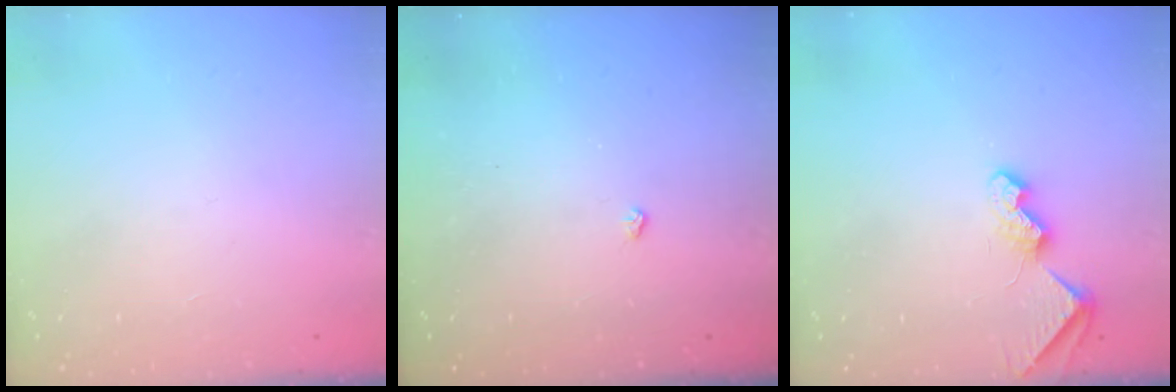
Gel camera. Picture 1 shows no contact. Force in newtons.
{"total": 2.1, "press": 2.1, "slide": 0.4}
{"total": 7.4, "press": 7.3, "slide": 0.9}